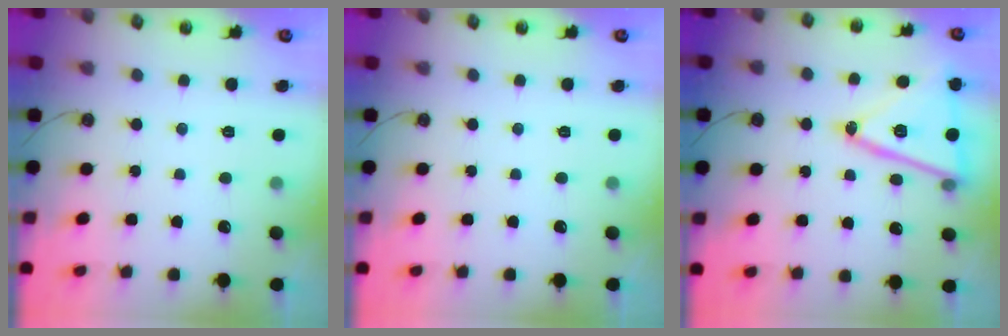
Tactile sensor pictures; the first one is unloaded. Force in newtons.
{"total": 0.0}
{"total": 18.5, "press": 18.2, "slide": 3.2}